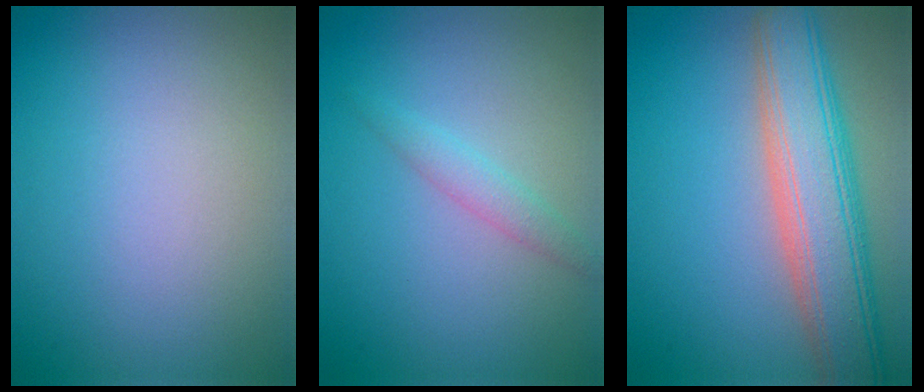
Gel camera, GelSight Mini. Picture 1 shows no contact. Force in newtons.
{"total": 1.5, "press": 1.5, "slide": 0.1}
{"total": 8.4, "press": 8.4, "slide": 0.6}